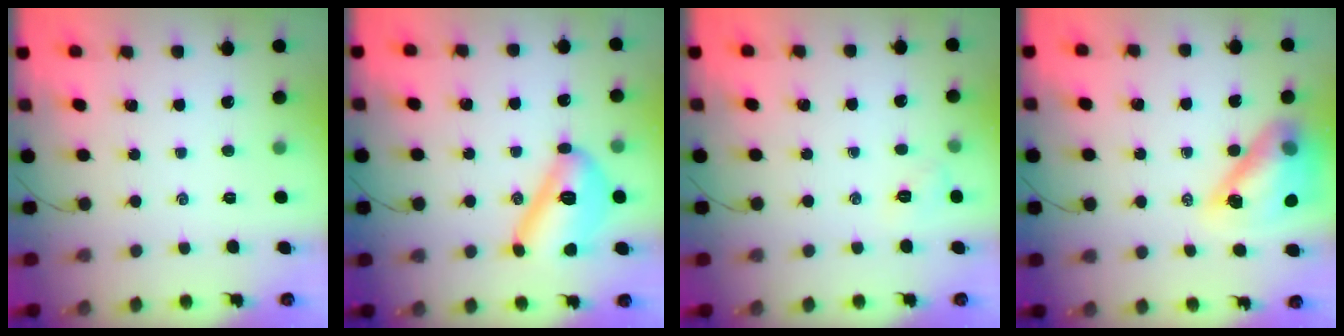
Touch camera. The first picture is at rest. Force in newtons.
{"total": 14.5, "press": 14.5, "slide": 1.0}
{"total": 5.6, "press": 5.4, "slide": 1.5}
{"total": 15.2, "press": 14.6, "slide": 4.1}